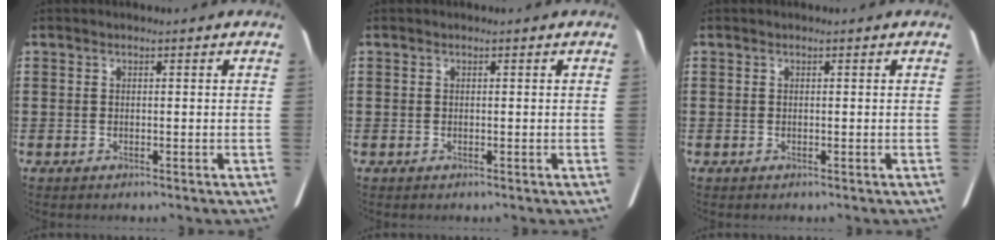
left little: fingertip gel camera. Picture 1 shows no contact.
{"total": 0.0}
{"total": 0.0}